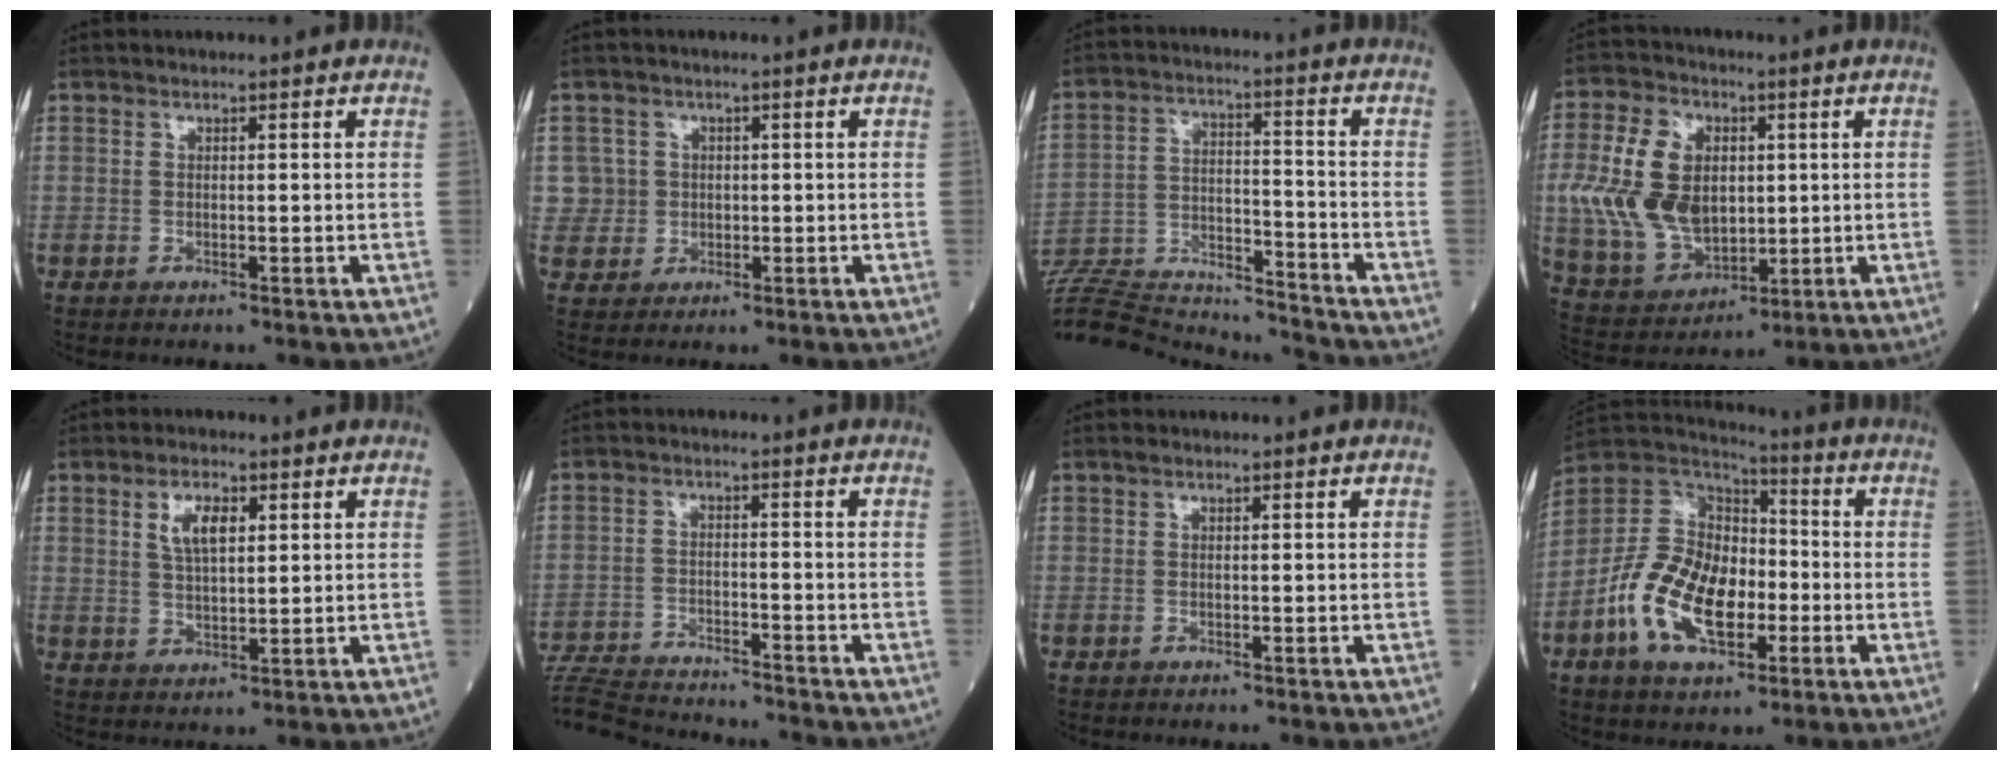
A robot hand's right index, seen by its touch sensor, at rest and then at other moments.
{"total": 4.0, "force": [0.6, 4.0, -0.4], "torque": [0.020, 0.009, 0.015]}
{"total": 22.2, "force": [-21.4, 2.8, 5.5], "torque": [-0.144, -0.001, -0.336]}
{"total": 14.1, "force": [1.2, 9.3, 10.5], "torque": [-0.238, 0.019, 0.036]}
{"total": 4.9, "force": [2.1, 1.8, 4.1], "torque": [-0.081, 0.004, 0.043]}
{"total": 12.5, "force": [-12.0, 0.6, 3.3], "torque": [-0.059, -0.004, -0.193]}
{"total": 0.0}
{"total": 14.5, "force": [-4.2, 7.9, 11.4], "torque": [-0.241, 0.015, -0.074]}